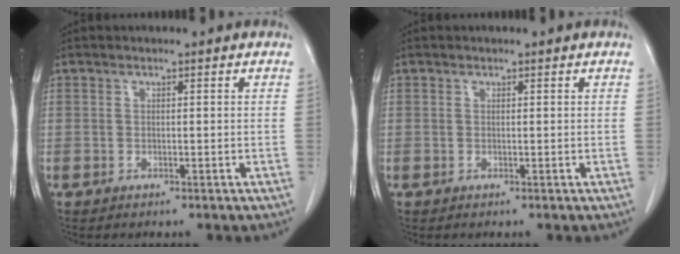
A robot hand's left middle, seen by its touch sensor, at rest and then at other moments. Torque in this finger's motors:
{"motor_torque": [-0.15, 0.03, -0.05, -0.01]}